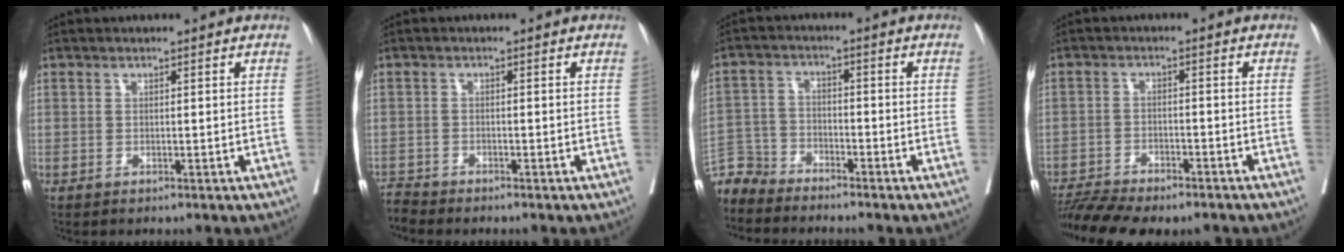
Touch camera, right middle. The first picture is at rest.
{"total": 2.1, "force": [-2.0, -0.3, -0.5], "torque": [0.011, -0.013, -0.039]}
{"total": 5.8, "force": [-5.7, 0.9, -0.9], "torque": [0.019, 0.003, -0.115]}
{"total": 10.7, "force": [-9.6, 2.1, 4.4], "torque": [-0.071, 0.008, -0.146]}